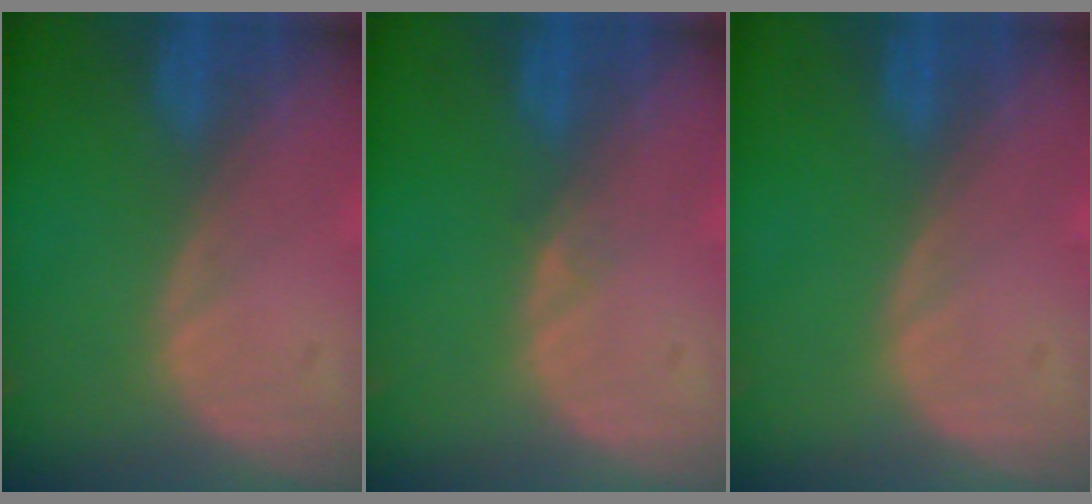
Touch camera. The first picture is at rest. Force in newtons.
{"total": 0.7, "press": 0.7, "slide": 0.1}
{"total": 0.0}